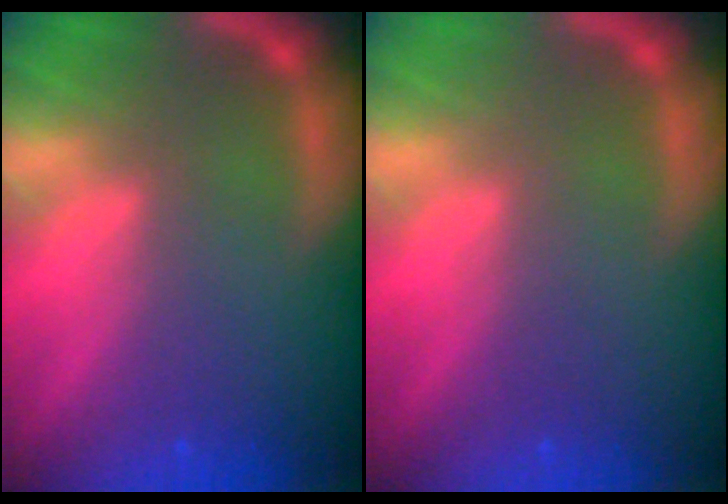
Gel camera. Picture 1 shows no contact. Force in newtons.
{"total": 0.0}